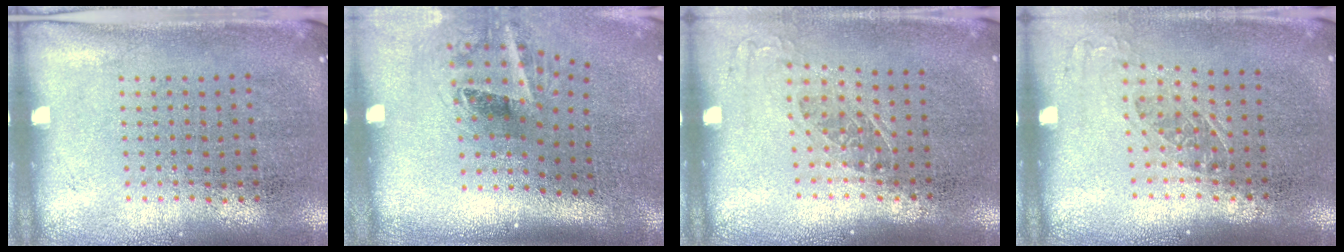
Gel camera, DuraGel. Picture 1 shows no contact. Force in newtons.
{"total": 2.1, "press": 1.3, "slide": 1.6}
{"total": 1.2, "press": 0.9, "slide": 0.7}
{"total": 1.2, "press": 0.9, "slide": 0.7}